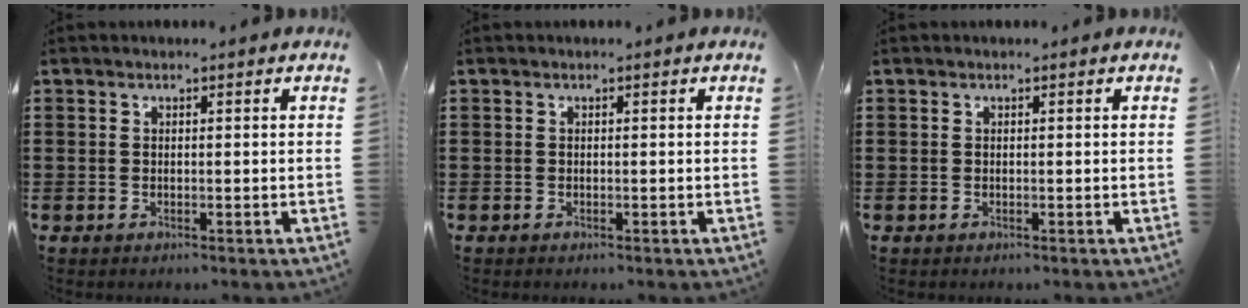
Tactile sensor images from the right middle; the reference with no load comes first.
{"total": 0.0}
{"total": 0.0}